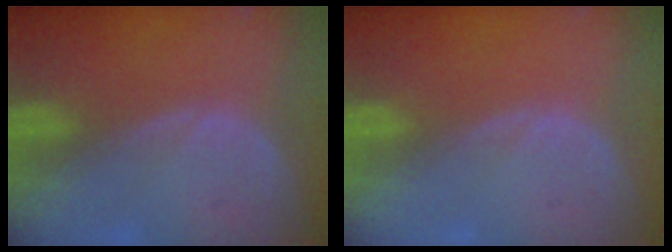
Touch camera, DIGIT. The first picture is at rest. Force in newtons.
{"total": 0.0}